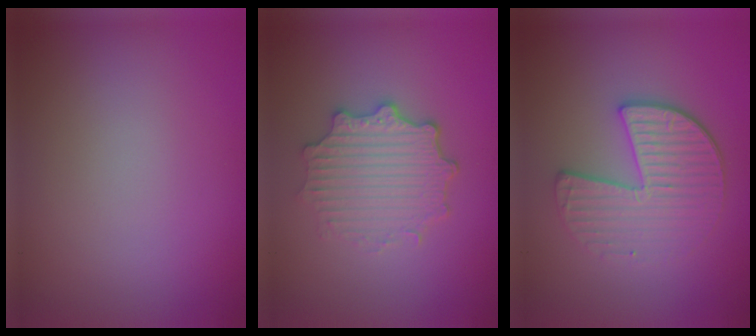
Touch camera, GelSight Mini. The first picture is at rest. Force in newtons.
{"total": 4.5, "press": 3.7, "slide": 2.6}
{"total": 4.0, "press": 3.6, "slide": 1.9}